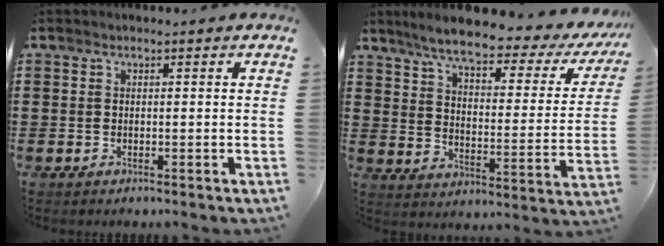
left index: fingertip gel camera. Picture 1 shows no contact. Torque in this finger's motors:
{"motor_torque": [2.14, 0.00, 0.97, 0.21]}